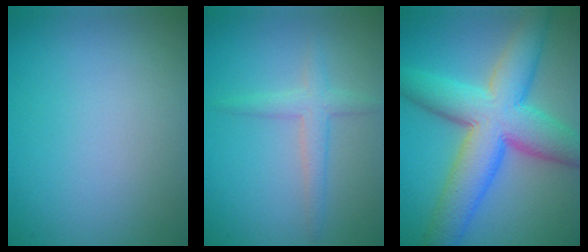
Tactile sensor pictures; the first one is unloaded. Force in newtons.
{"total": 2.2, "press": 2.2, "slide": 0.0}
{"total": 10.0, "press": 10.0, "slide": 0.2}